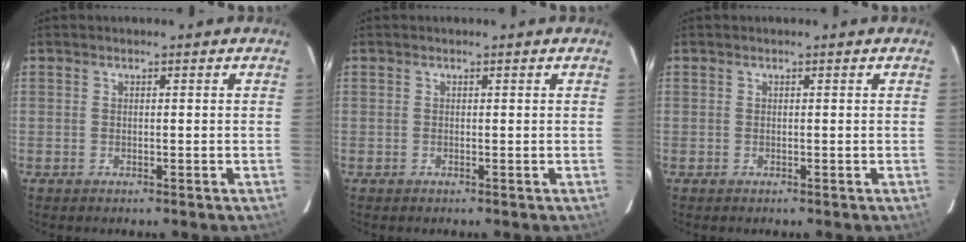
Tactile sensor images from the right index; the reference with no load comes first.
{"total": 0.0}
{"total": 0.0}